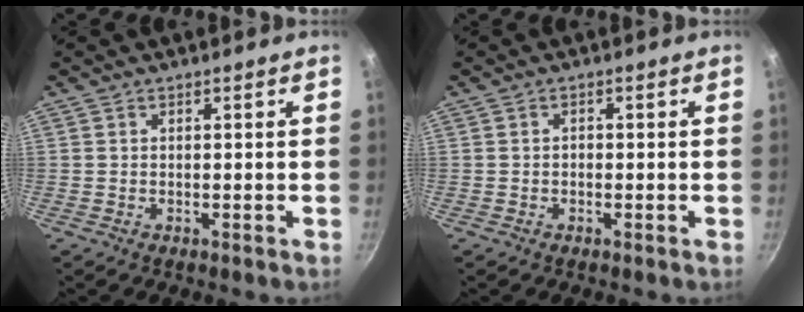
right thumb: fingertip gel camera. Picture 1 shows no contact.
{"total": 0.8, "force": [-0.2, 0.6, 0.4], "torque": [-0.007, 0.005, -0.004]}